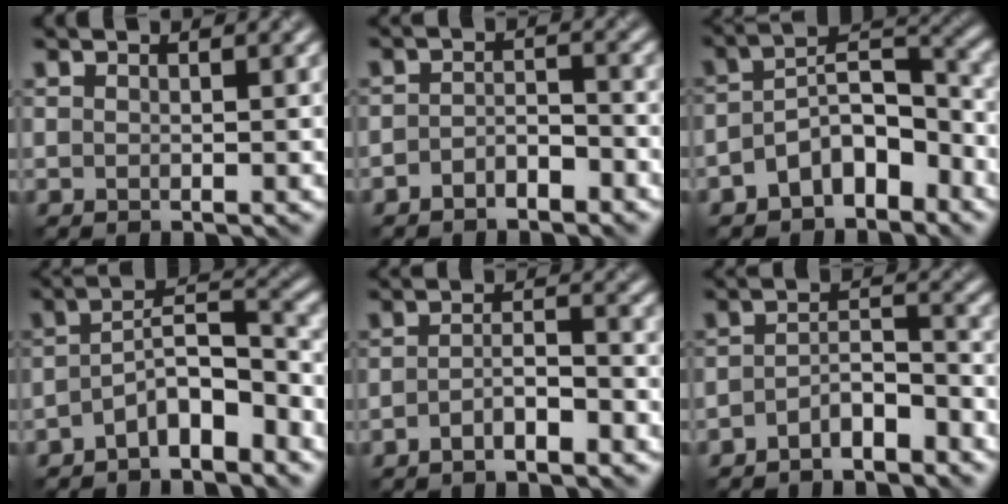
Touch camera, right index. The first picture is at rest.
{"total": 2.1, "force": [-1.5, 0.8, 1.2], "torque": [-0.024, 0.010, -0.032]}
{"total": 6.2, "force": [-3.4, 3.2, 4.1], "torque": [-0.059, 0.019, -0.068]}
{"total": 5.7, "force": [-3.5, 1.7, 4.1], "torque": [-0.072, 0.014, -0.065]}
{"total": 2.7, "force": [-1.5, 0.8, 2.1], "torque": [-0.041, 0.011, -0.030]}
{"total": 3.3, "force": [-2.4, 0.9, 2.0], "torque": [-0.038, 0.009, -0.049]}